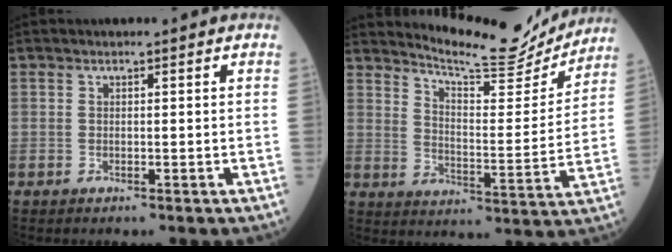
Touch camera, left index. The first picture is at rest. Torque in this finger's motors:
{"motor_torque": [0.91, -1.22, 0.00, 0.00]}